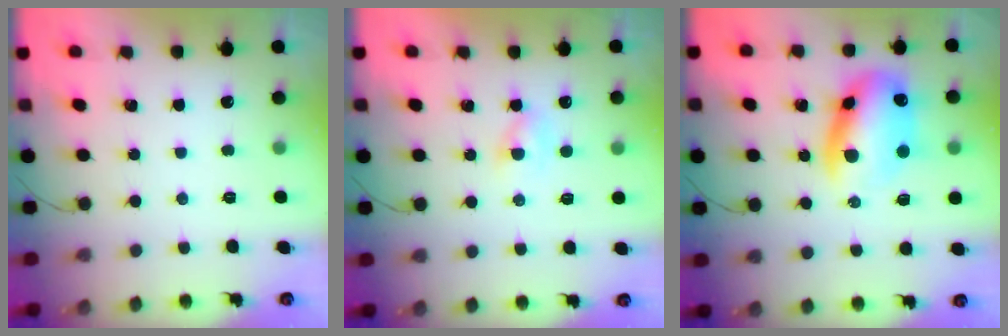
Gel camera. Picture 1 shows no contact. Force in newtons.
{"total": 1.9, "press": 1.6, "slide": 1.0}
{"total": 13.5, "press": 13.1, "slide": 3.3}